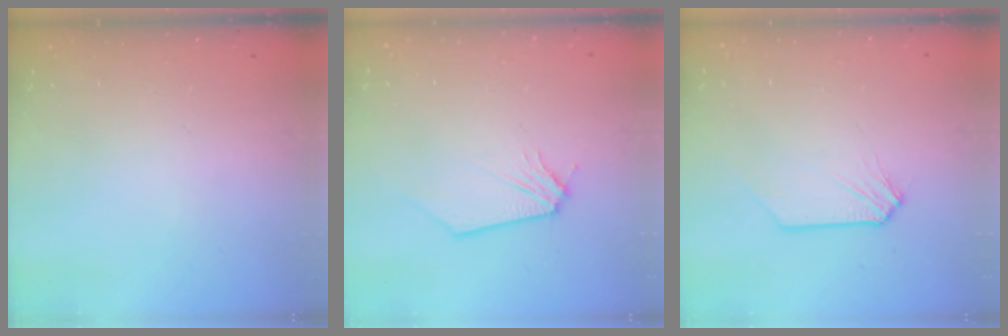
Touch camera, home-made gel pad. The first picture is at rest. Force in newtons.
{"total": 0.0}
{"total": 0.0}